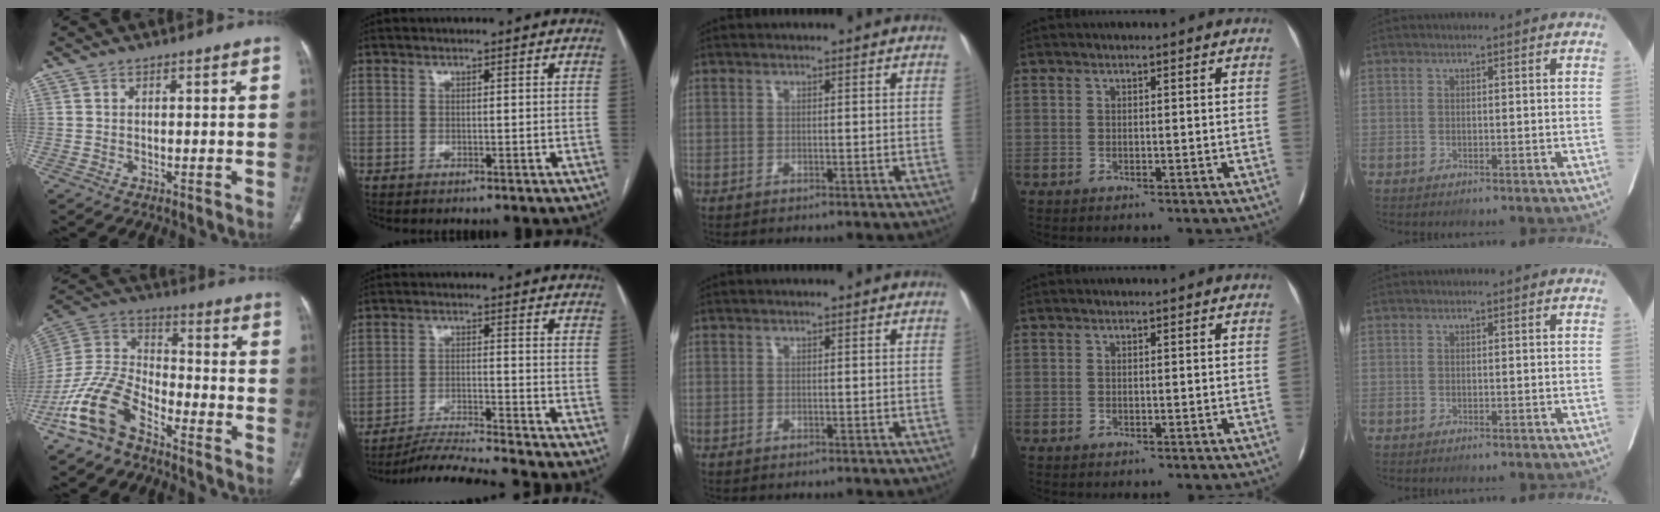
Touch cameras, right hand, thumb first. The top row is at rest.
{"thumb": {"total": 14.3, "force": [-9.2, 7.1, 8.3], "torque": [-0.170, 0.064, -0.189]}, "index": {"total": 9.6, "force": [-9.0, -2.5, 2.2], "torque": [-0.025, -0.016, -0.160]}}